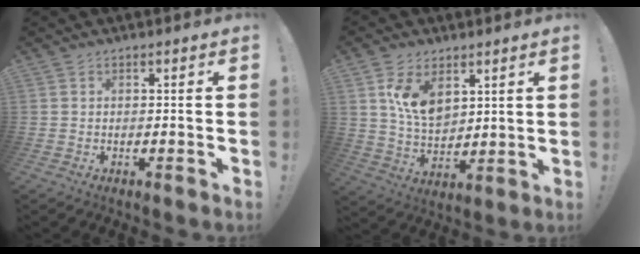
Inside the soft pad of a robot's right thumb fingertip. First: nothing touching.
{"total": 10.6, "force": [5.1, 7.1, 6.0], "torque": [-0.101, -0.026, 0.099]}